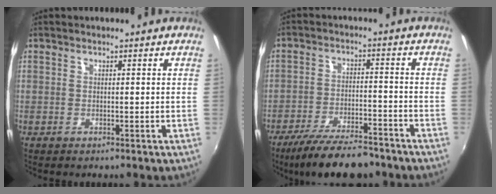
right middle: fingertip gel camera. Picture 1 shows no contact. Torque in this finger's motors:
{"motor_torque": [1.05, -1.09, 0.62, 0.16]}